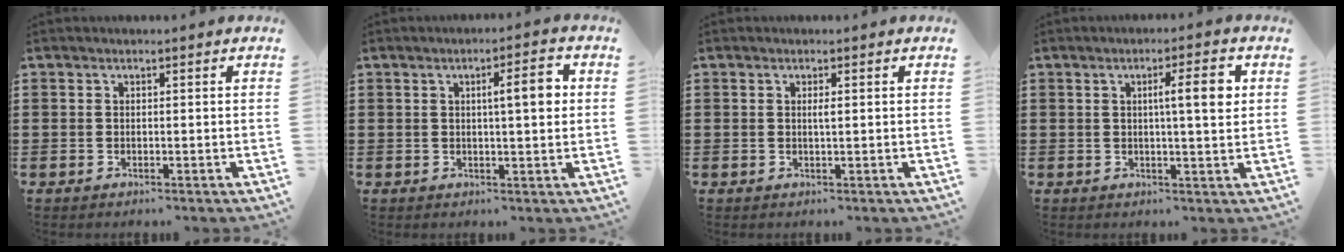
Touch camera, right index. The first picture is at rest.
{"total": 5.0, "force": [1.0, 0.9, 4.8], "torque": [-0.075, 0.001, 0.009]}
{"total": 1.0, "force": [0.2, 0.2, 1.0], "torque": [-0.020, 0.000, 0.003]}
{"total": 5.8, "force": [1.3, 0.7, 5.6], "torque": [-0.090, -0.001, 0.012]}